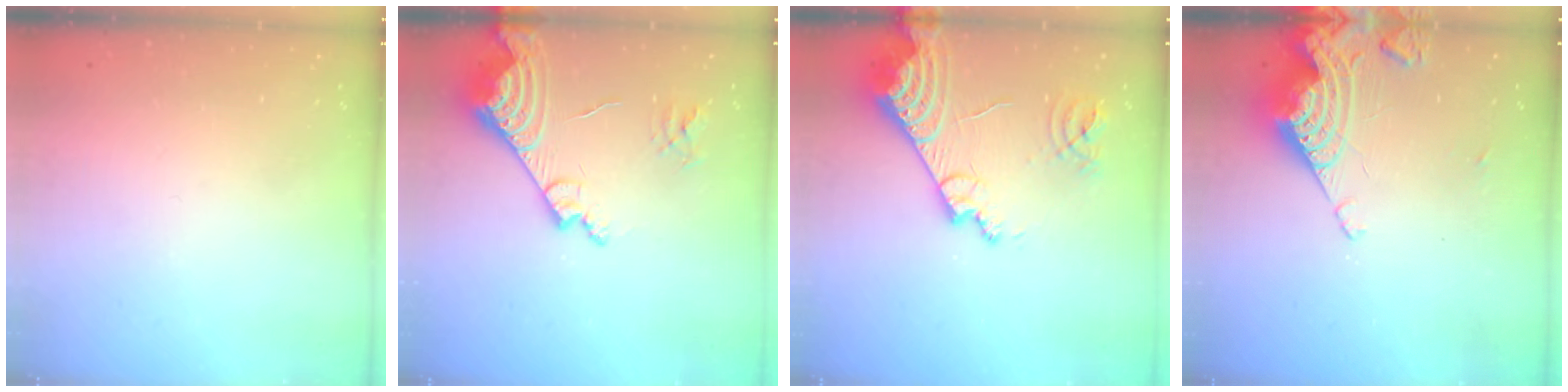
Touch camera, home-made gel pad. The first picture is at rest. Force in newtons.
{"total": 16.3, "press": 16.2, "slide": 2.4}
{"total": 16.4, "press": 16.3, "slide": 2.1}
{"total": 14.1, "press": 14.0, "slide": 1.5}